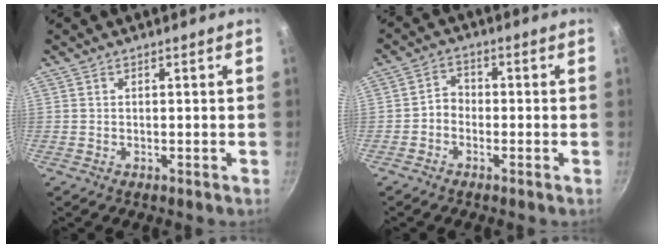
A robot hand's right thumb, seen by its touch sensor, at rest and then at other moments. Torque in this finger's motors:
{"motor_torque": [-0.01, 0.34, 1.01, -0.57, 0.00]}